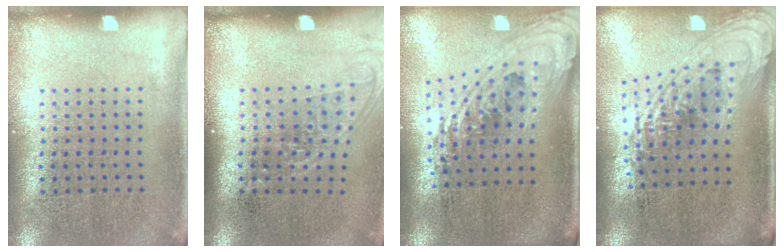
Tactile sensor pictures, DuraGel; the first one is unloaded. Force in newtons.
{"total": 1.3, "press": 1.0, "slide": 0.8}
{"total": 2.4, "press": 1.7, "slide": 1.7}
{"total": 2.2, "press": 1.6, "slide": 1.4}